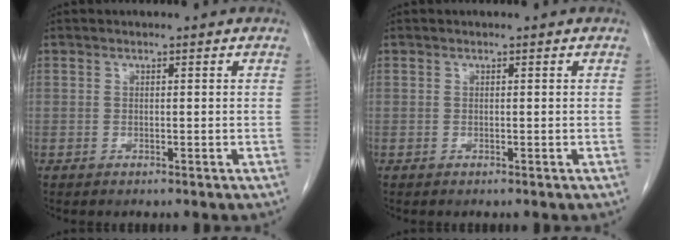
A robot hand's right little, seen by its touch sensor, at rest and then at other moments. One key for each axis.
{"total": 0.0}